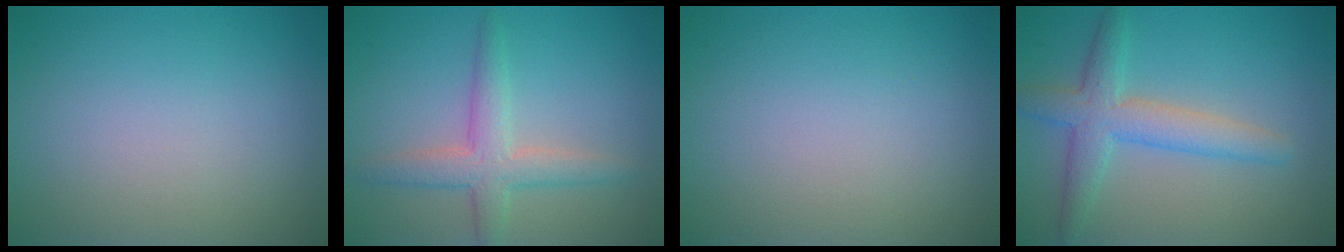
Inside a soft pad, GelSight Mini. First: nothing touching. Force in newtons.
{"total": 3.7, "press": 3.7, "slide": 0.2}
{"total": 0.0}
{"total": 4.3, "press": 4.2, "slide": 0.2}